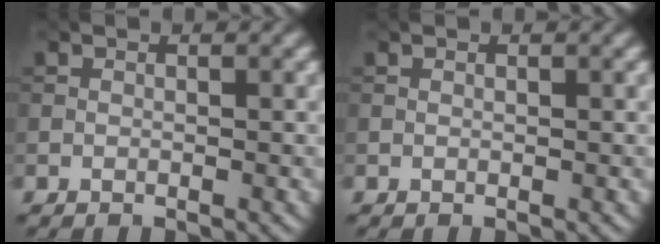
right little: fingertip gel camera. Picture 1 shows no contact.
{"total": 0.0}